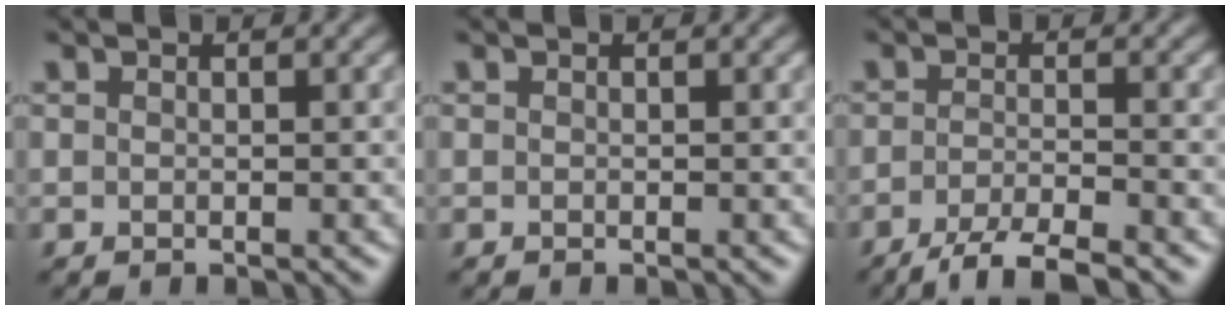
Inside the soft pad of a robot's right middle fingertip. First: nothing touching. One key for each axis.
{"total": 0.0}
{"total": 4.3, "fx": -3.4, "fy": 0.3, "fz": 2.5, "tx": -0.050, "ty": -0.001, "tz": -0.066}